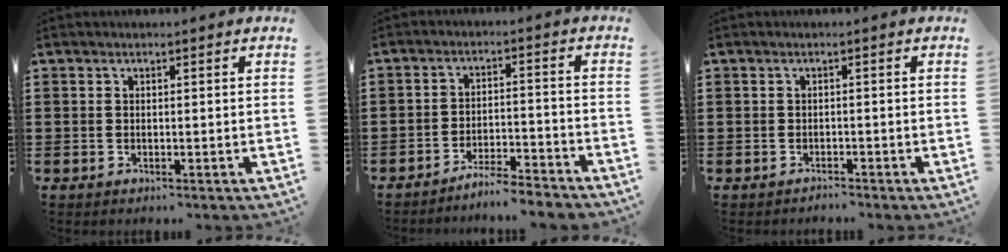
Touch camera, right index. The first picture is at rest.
{"total": 4.6, "force": [-4.5, -0.1, 1.0], "torque": [-0.019, 0.000, -0.091]}
{"total": 1.1, "force": [-1.1, 0.3, -0.2], "torque": [0.001, 0.006, -0.025]}